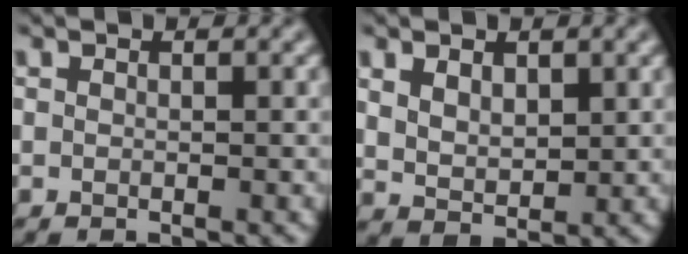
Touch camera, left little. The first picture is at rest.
{"total": 3.0, "force": [1.3, 1.8, 2.1], "torque": [-0.047, -0.005, 0.028]}